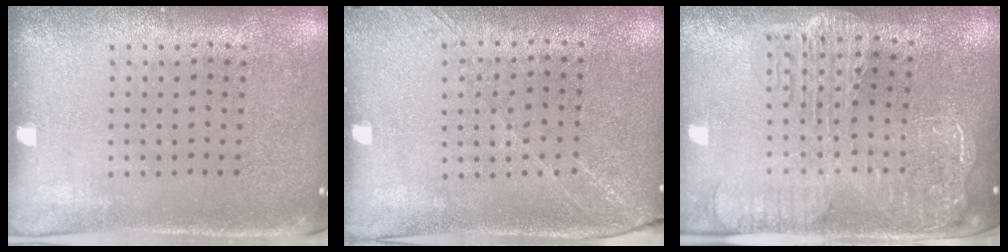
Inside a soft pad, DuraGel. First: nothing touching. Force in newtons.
{"total": 1.3, "press": 1.2, "slide": 0.4}
{"total": 2.8, "press": 2.4, "slide": 1.6}